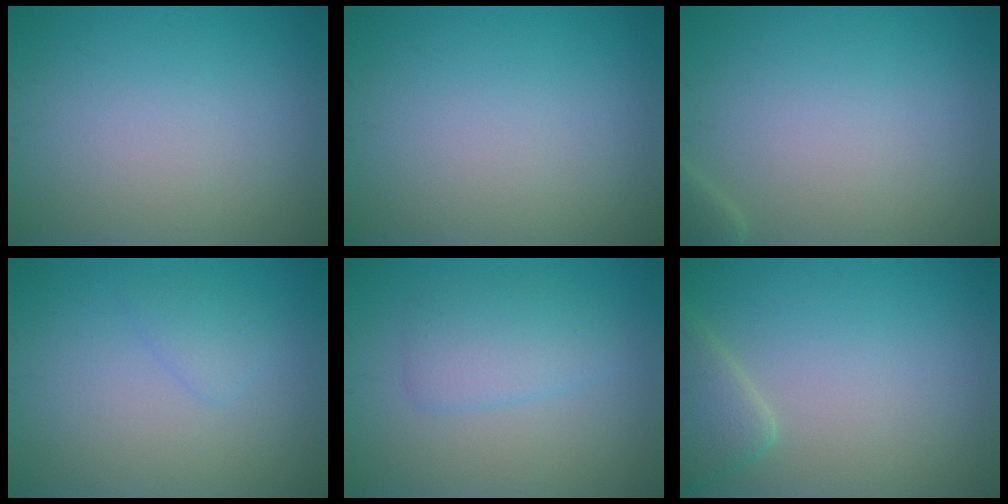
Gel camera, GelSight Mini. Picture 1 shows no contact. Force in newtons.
{"total": 0.0}
{"total": 1.1, "press": 1.1, "slide": 0.1}
{"total": 1.2, "press": 1.2, "slide": 0.0}
{"total": 2.8, "press": 2.8, "slide": 0.1}
{"total": 2.8, "press": 2.8, "slide": 0.2}